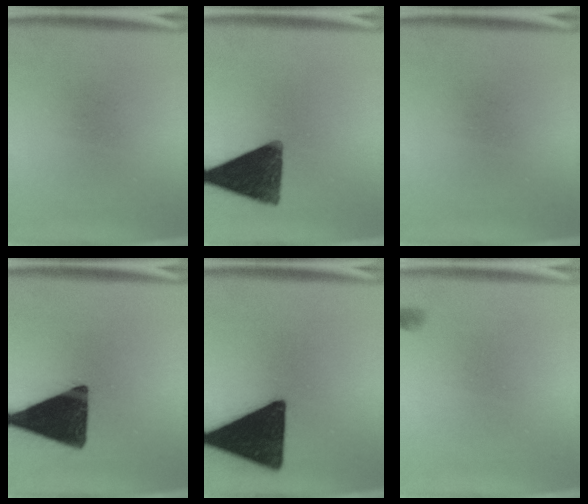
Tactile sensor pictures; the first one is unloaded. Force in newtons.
{"total": 14.0}
{"total": 0.0}
{"total": 17.3}
{"total": 18.9}
{"total": 0.7}